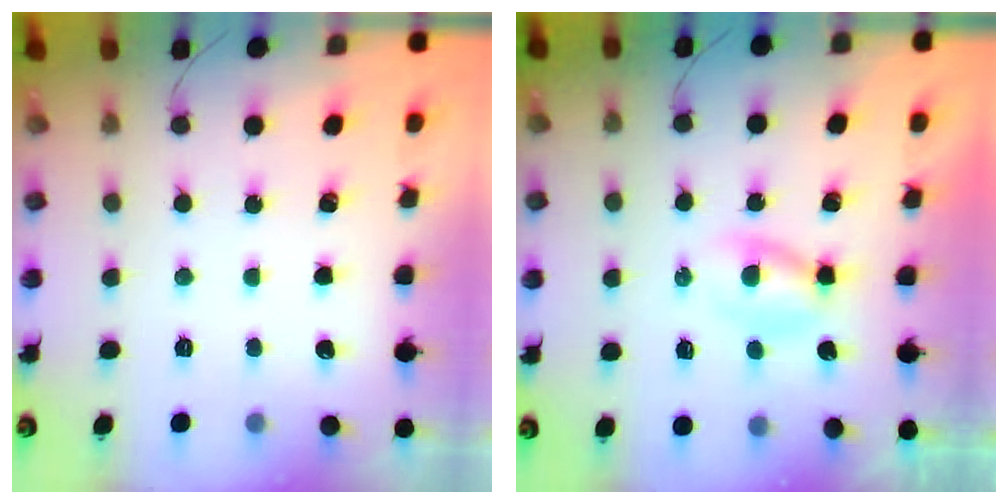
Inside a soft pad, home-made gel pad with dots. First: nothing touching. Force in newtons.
{"total": 2.2, "press": 2.0, "slide": 1.0}